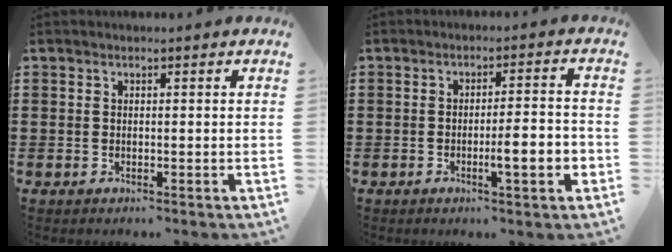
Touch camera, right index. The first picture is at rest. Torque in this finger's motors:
{"motor_torque": [1.63, -0.47, 0.39, 0.15]}